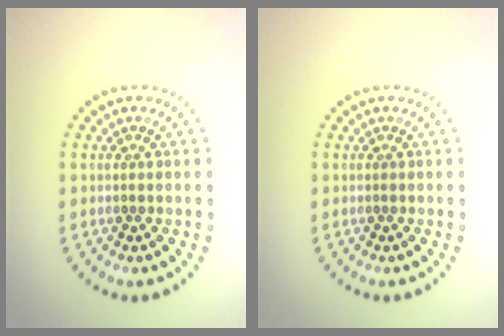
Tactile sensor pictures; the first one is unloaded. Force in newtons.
{"total": 0.0}